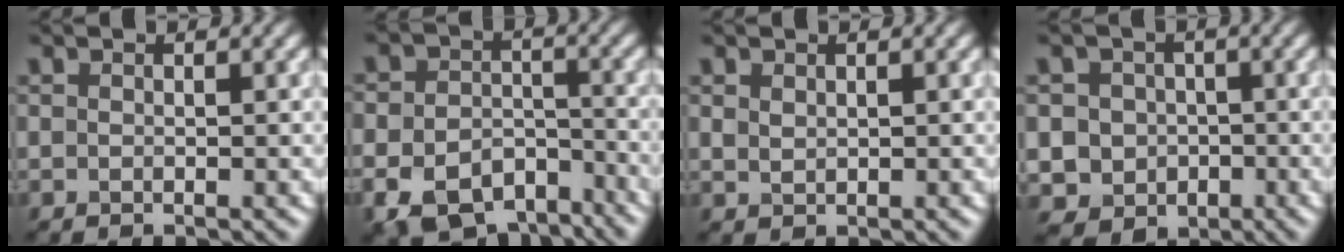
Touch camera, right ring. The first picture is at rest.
{"total": 8.6, "force": [-5.2, 5.3, 4.4], "torque": [-0.078, -0.018, -0.091]}
{"total": 0.9, "force": [0.5, 0.6, 0.5], "torque": [-0.014, -0.002, 0.014]}
{"total": 4.9, "force": [-1.2, 4.5, 1.4], "torque": [-0.007, -0.001, -0.036]}